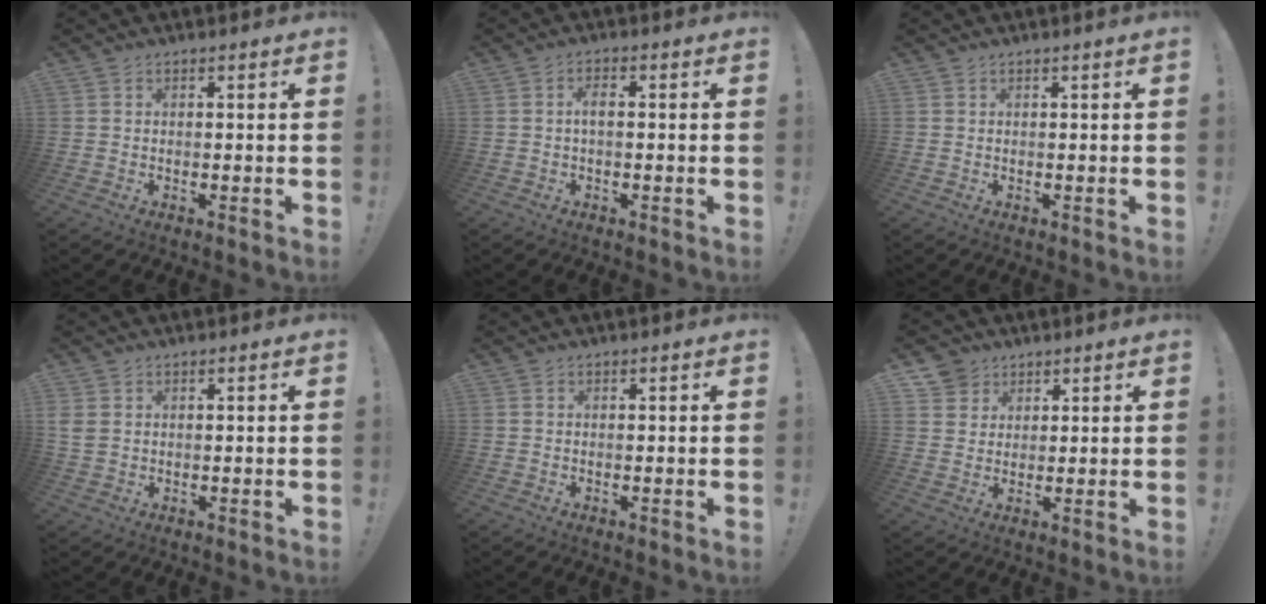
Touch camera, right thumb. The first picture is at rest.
{"total": 3.0, "force": [-0.2, 0.9, 2.8], "torque": [-0.060, 0.011, -0.003]}
{"total": 0.6, "force": [0.2, -0.3, 0.4], "torque": [-0.008, 0.000, 0.001]}
{"total": 3.1, "force": [1.1, 2.3, 1.8], "torque": [-0.035, -0.002, 0.022]}
{"total": 0.0}
{"total": 5.4, "force": [3.4, 4.1, 0.2], "torque": [-0.004, -0.022, 0.066]}